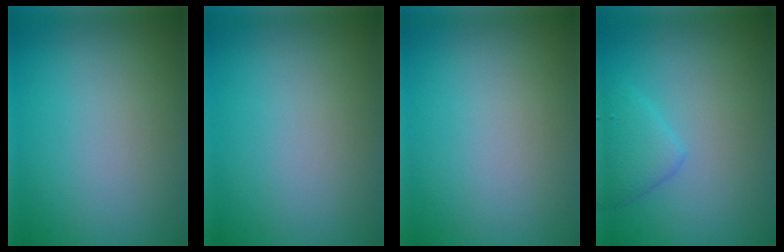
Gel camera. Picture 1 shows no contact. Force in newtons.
{"total": 0.0}
{"total": 0.0}
{"total": 2.2, "press": 2.2, "slide": 0.1}